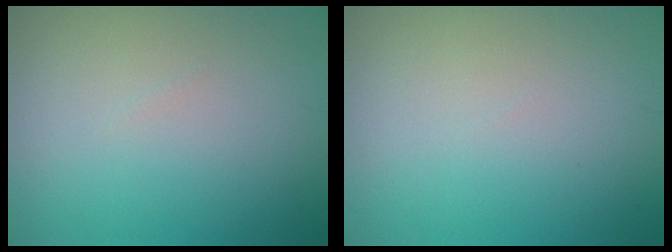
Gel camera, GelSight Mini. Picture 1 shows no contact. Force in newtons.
{"total": 0.0}